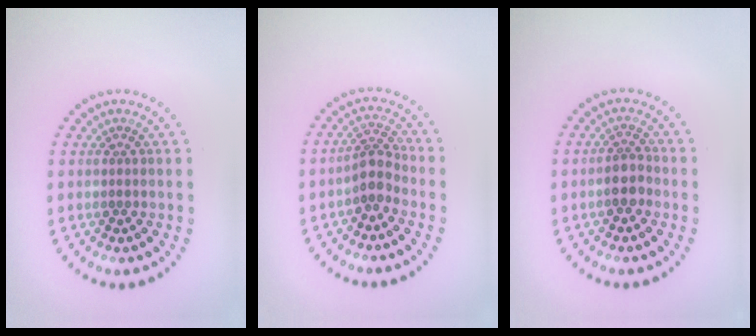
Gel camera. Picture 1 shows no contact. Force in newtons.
{"total": 2.5, "press": 2.0, "slide": 1.6}
{"total": 2.1, "press": 1.9, "slide": 0.8}